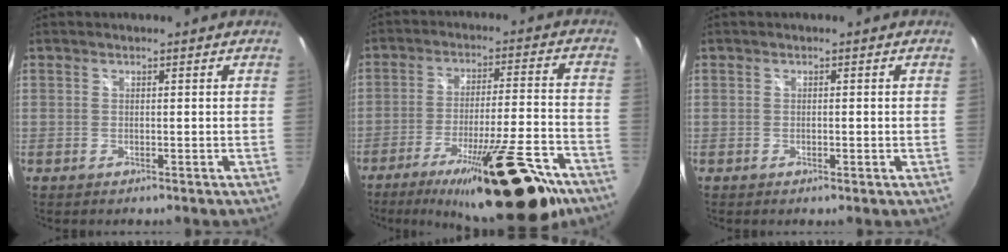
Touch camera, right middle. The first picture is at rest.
{"total": 22.5, "force": [-16.2, 4.2, 15.0], "torque": [-0.242, -0.037, -0.236]}
{"total": 0.8, "force": [-0.1, 0.3, 0.7], "torque": [-0.011, 0.001, -0.003]}